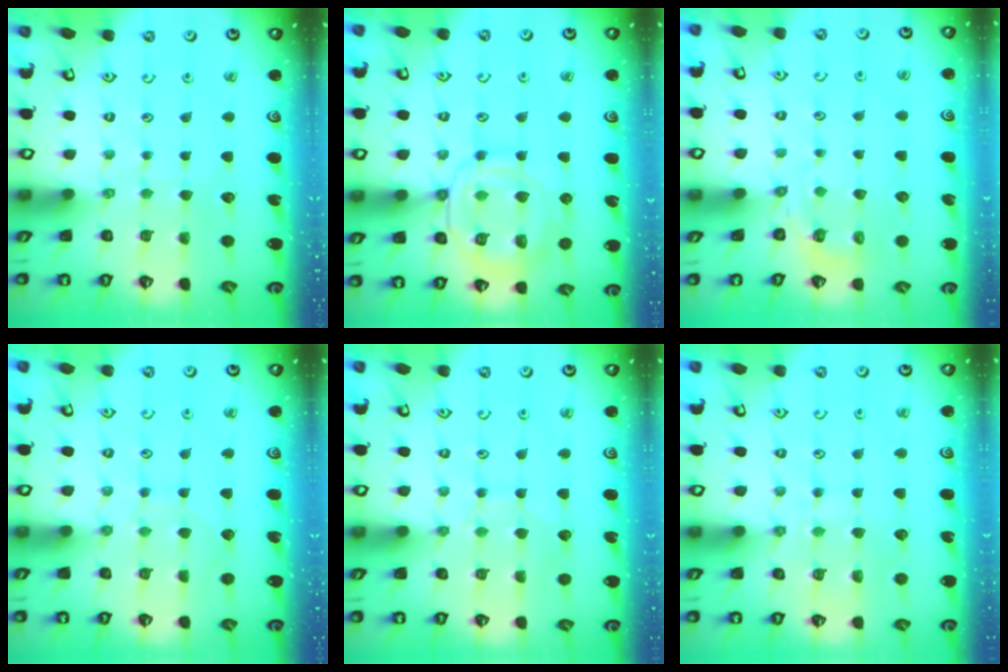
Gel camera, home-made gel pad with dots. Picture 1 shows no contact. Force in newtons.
{"total": 13.9, "press": 13.8, "slide": 1.5}
{"total": 2.3, "press": 1.4, "slide": 1.8}
{"total": 6.5, "press": 6.5, "slide": 0.5}
{"total": 6.7, "press": 6.6, "slide": 0.6}
{"total": 6.5, "press": 6.5, "slide": 0.7}